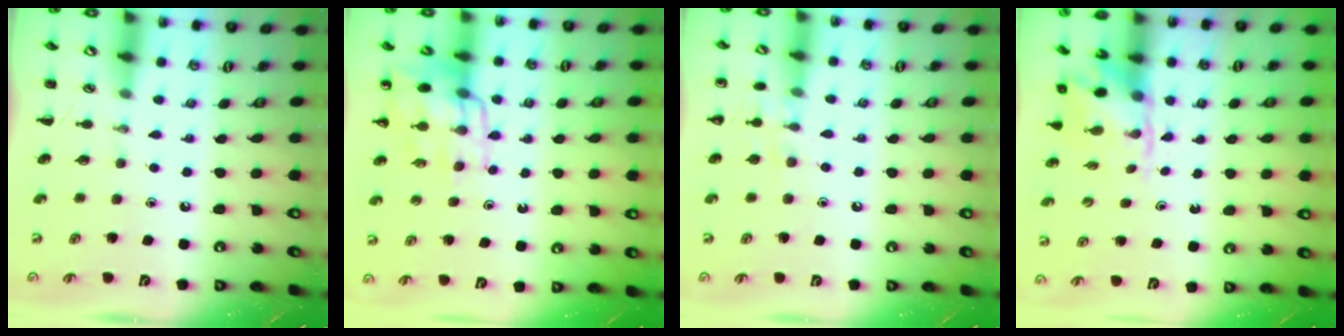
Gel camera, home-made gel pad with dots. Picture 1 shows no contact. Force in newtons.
{"total": 11.6, "press": 11.2, "slide": 3.1}
{"total": 7.1, "press": 6.9, "slide": 1.9}
{"total": 4.8, "press": 4.7, "slide": 0.4}